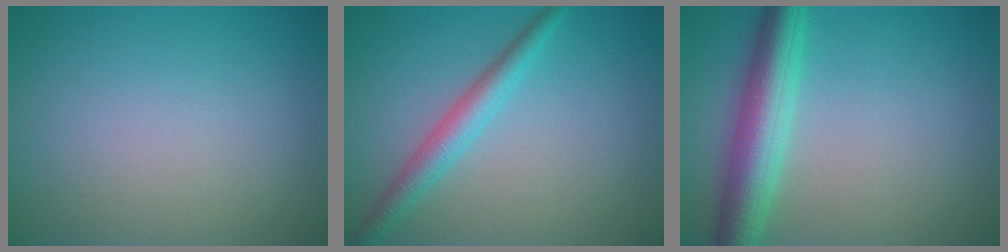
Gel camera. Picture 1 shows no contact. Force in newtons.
{"total": 3.0, "press": 3.0, "slide": 0.1}
{"total": 5.8, "press": 5.8, "slide": 0.0}